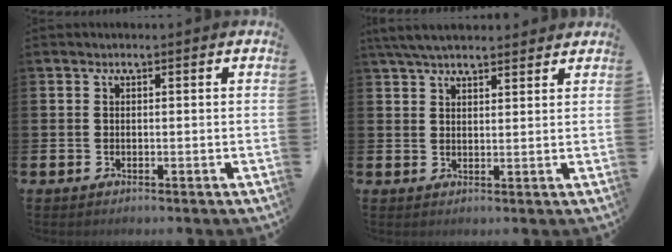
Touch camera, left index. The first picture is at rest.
{"total": 5.0, "force": [4.6, 1.2, 1.7], "torque": [-0.049, -0.005, 0.087]}